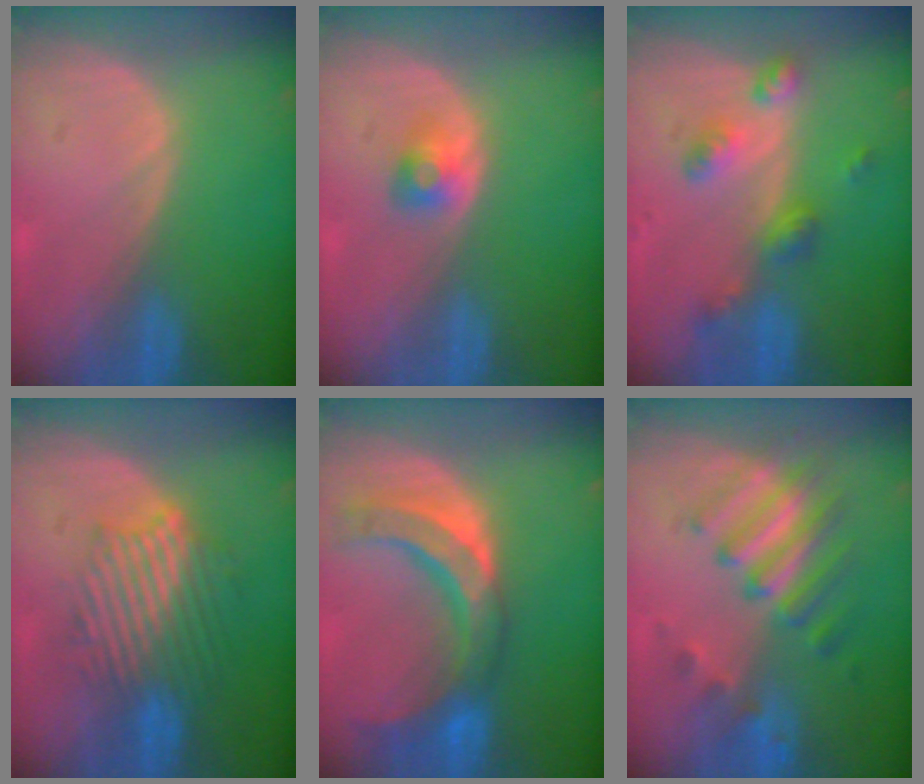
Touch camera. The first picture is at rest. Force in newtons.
{"total": 2.5, "press": 2.3, "slide": 0.9}
{"total": 6.0, "press": 5.3, "slide": 2.8}
{"total": 8.9, "press": 8.6, "slide": 2.4}
{"total": 10.3, "press": 9.5, "slide": 4.0}
{"total": 7.7, "press": 7.6, "slide": 0.9}